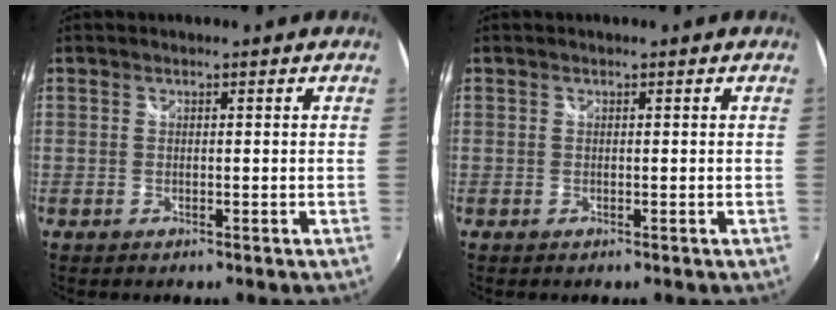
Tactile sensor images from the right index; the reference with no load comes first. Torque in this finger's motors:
{"motor_torque": [0.00, 0.00, 0.04, 0.01]}